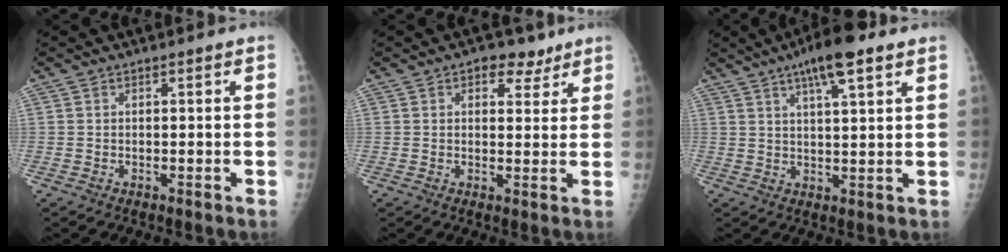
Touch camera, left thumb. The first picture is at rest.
{"total": 5.2, "force": [3.2, 3.3, 2.4], "torque": [-0.001, -0.011, 0.041]}
{"total": 9.7, "force": [5.7, 2.0, 7.6], "torque": [-0.120, -0.011, 0.091]}